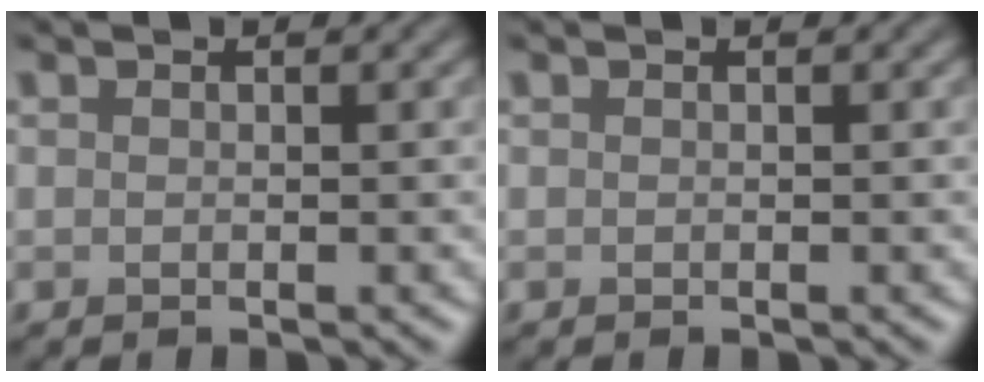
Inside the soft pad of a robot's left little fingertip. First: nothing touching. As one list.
[{"total": 0.0}]